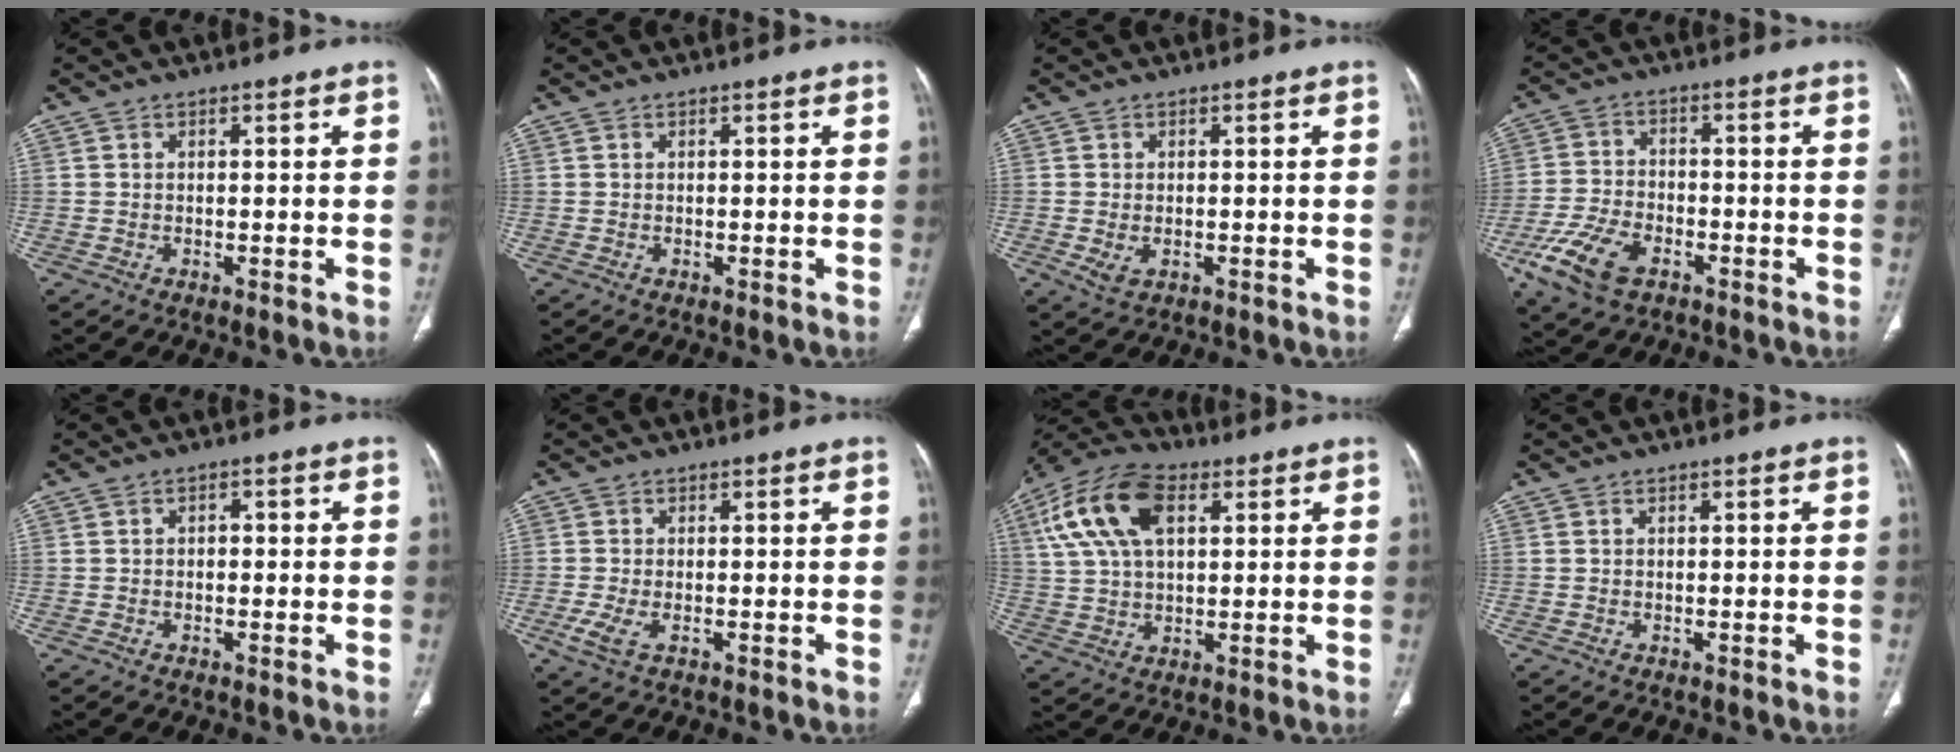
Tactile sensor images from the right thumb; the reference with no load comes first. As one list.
[{"total": 0.0}, {"total": 2.8, "force": [-0.7, 1.8, 2.1], "torque": [-0.046, -0.001, -0.005]}, {"total": 10.7, "force": [-5.5, 6.0, 6.9], "torque": [-0.146, 0.012, -0.101]}, {"total": 1.4, "force": [-0.1, 1.0, 0.9], "torque": [-0.006, 0.005, -0.006]}, {"total": 3.3, "force": [-1.3, 1.4, 2.8], "torque": [-0.073, -0.008, -0.023]}, {"total": 15.4, "force": [5.3, 8.6, 11.6], "torque": [-0.227, 0.015, 0.095]}, {"total": 0.0}]